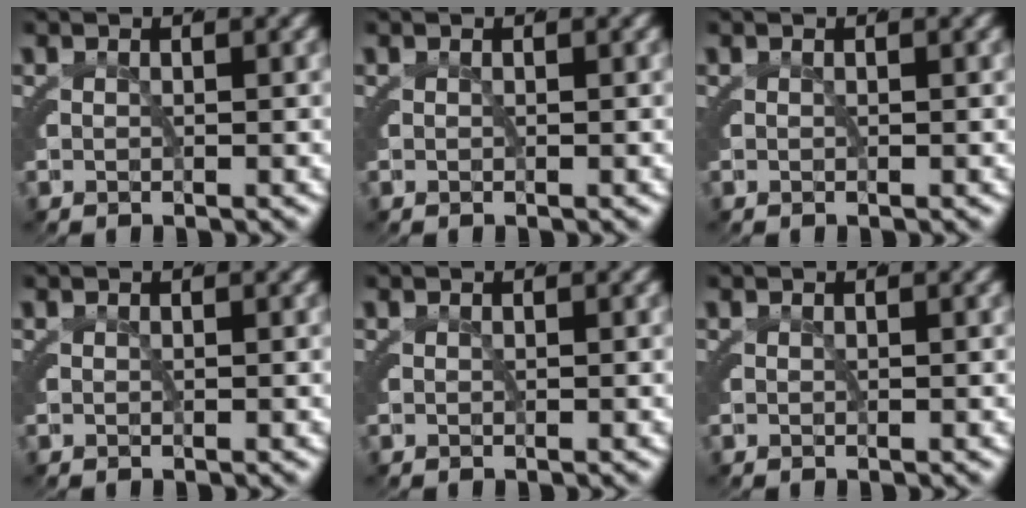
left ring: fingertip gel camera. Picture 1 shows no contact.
{"total": 0.0}
{"total": 0.0}
{"total": 0.0}
{"total": 0.0}
{"total": 0.0}